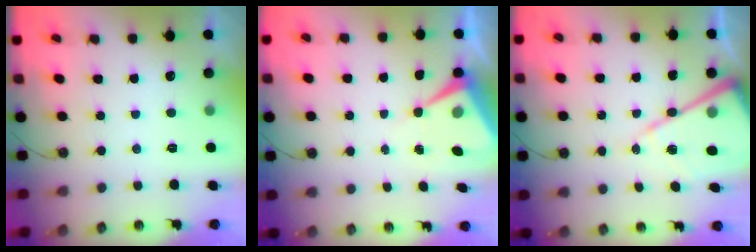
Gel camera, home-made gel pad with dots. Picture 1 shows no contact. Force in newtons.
{"total": 6.7, "press": 6.7, "slide": 0.2}
{"total": 16.8, "press": 16.8, "slide": 1.4}